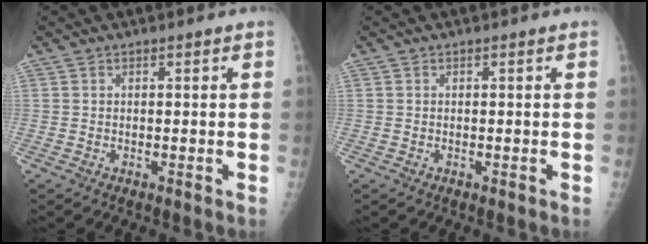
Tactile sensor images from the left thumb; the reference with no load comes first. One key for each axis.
{"total": 0.0}